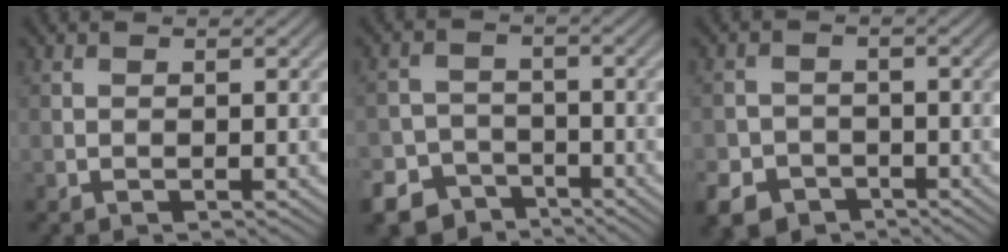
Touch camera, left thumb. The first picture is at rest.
{"total": 7.7, "force": [-5.5, 5.1, 1.6], "torque": [-0.028, -0.016, -0.098]}
{"total": 5.7, "force": [-3.5, 4.1, 1.6], "torque": [-0.029, -0.007, -0.071]}